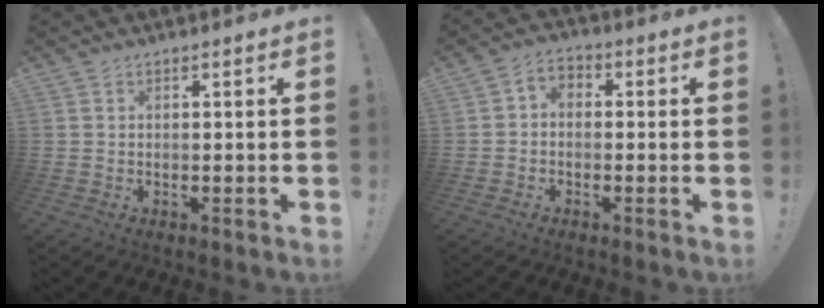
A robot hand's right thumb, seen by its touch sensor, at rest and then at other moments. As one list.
[{"total": 3.7, "force": [-2.0, 2.6, 1.7], "torque": [-0.023, 0.015, -0.035]}]